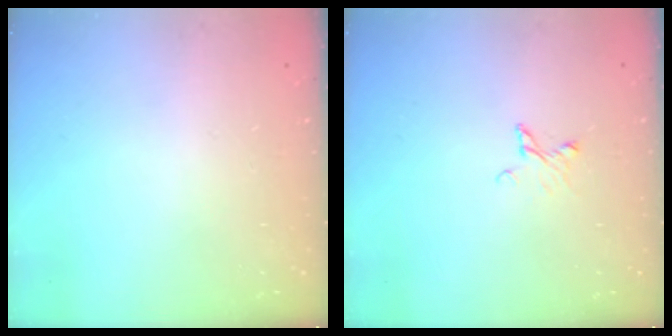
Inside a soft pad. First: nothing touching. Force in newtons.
{"total": 3.6, "press": 3.6, "slide": 0.3}